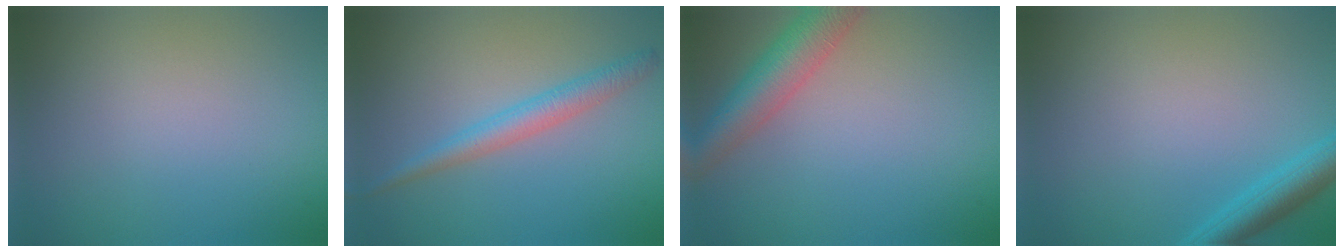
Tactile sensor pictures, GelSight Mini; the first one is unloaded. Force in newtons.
{"total": 2.8, "press": 2.8, "slide": 0.1}
{"total": 5.0, "press": 4.9, "slide": 0.2}
{"total": 2.8, "press": 2.8, "slide": 0.2}